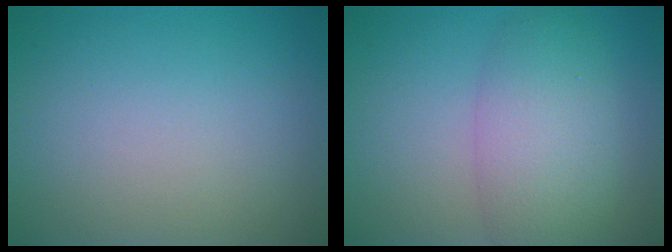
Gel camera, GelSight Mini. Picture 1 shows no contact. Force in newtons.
{"total": 5.8, "press": 5.7, "slide": 0.6}